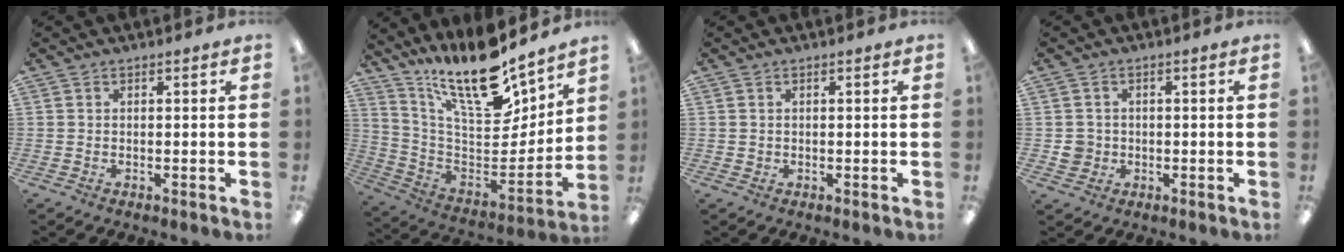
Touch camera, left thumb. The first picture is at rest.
{"total": 20.5, "force": [16.5, 6.0, 10.6], "torque": [-0.180, -0.130, 0.285]}
{"total": 0.8, "force": [0.3, 0.8, 0.1], "torque": [-0.003, 0.004, 0.004]}
{"total": 4.1, "force": [-0.3, 4.0, 1.0], "torque": [-0.014, 0.008, -0.005]}